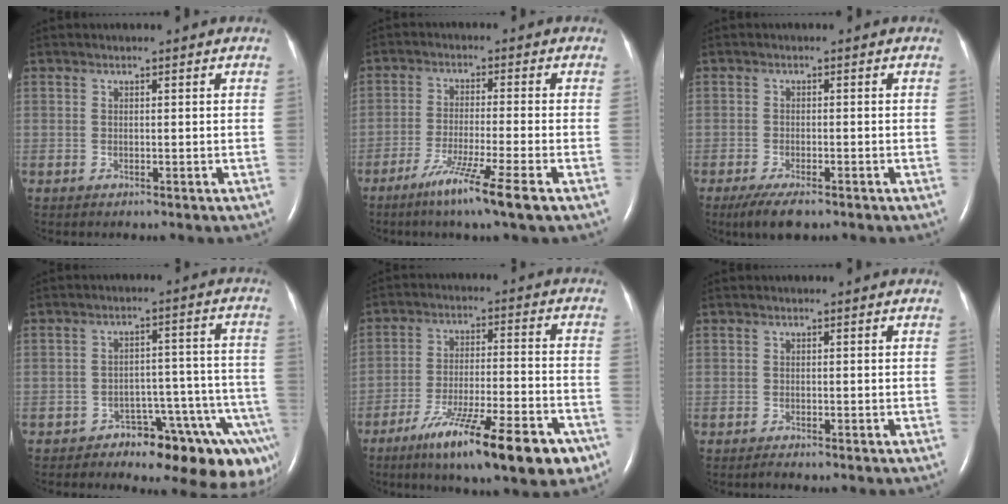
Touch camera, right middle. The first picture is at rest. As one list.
[{"total": 8.9, "force": [-5.3, -1.2, 7.1], "torque": [-0.130, -0.029, -0.094]}, {"total": 5.1, "force": [-3.5, 1.3, 3.4], "torque": [-0.065, -0.012, -0.056]}, {"total": 13.4, "force": [-10.0, 5.1, 7.4], "torque": [-0.021, 0.057, -0.126]}, {"total": 17.8, "force": [-11.2, 2.7, 13.5], "torque": [-0.179, -0.024, -0.180]}, {"total": 0.5, "force": [-0.5, -0.1, 0.2], "torque": [-0.006, -0.001, -0.009]}]